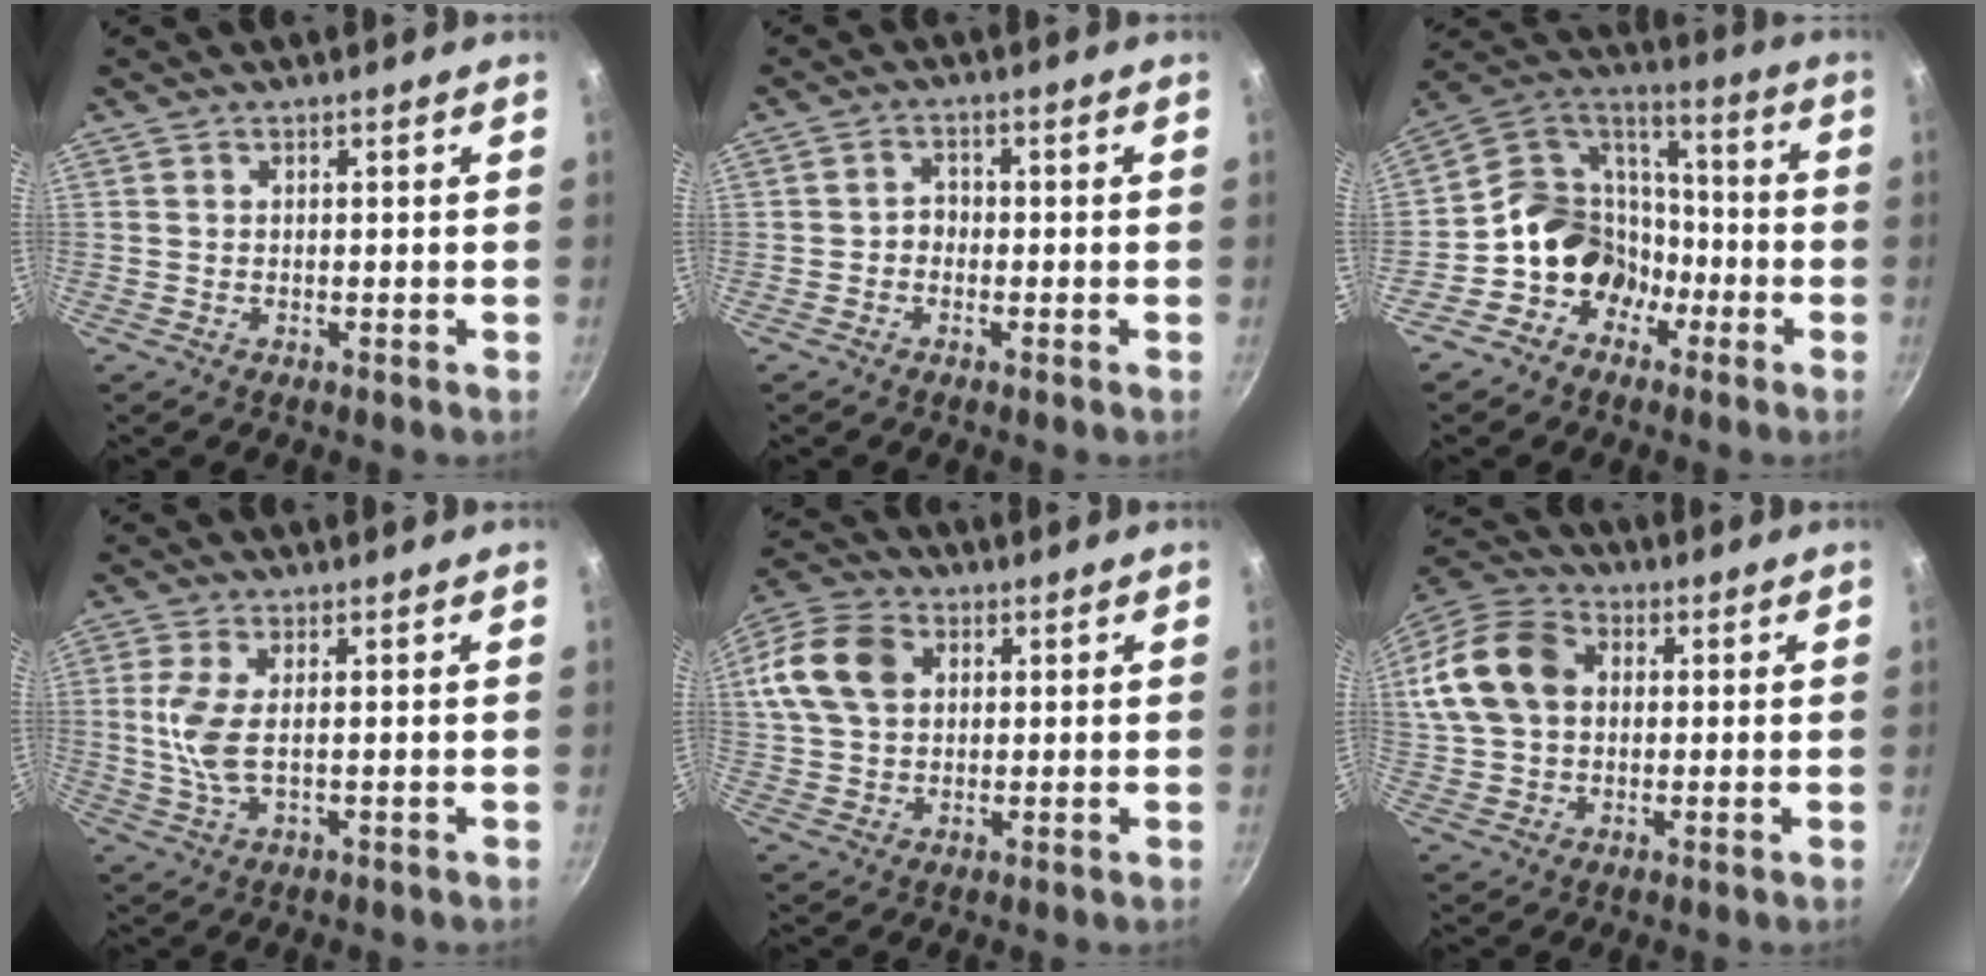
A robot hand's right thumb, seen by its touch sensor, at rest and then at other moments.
{"total": 2.2, "force": [-0.8, 1.9, 1.0], "torque": [-0.002, 0.014, -0.017]}
{"total": 15.1, "force": [-5.9, 12.3, 6.6], "torque": [-0.052, 0.070, -0.113]}
{"total": 6.3, "force": [0.5, 2.5, 5.7], "torque": [-0.134, -0.001, 0.010]}
{"total": 14.1, "force": [3.3, 10.4, 8.8], "torque": [-0.174, 0.018, 0.051]}
{"total": 16.0, "force": [2.5, 11.8, 10.5], "torque": [-0.198, 0.029, 0.034]}